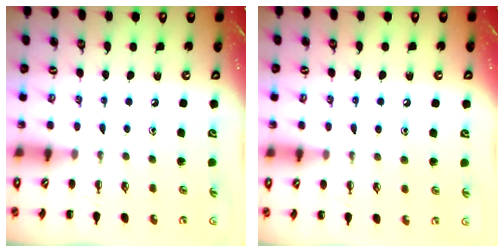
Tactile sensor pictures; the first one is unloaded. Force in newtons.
{"total": 6.0, "press": 5.9, "slide": 1.4}